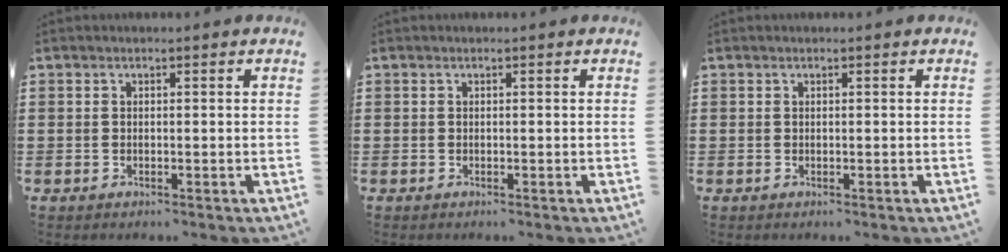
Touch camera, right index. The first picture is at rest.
{"total": 0.0}
{"total": 0.0}